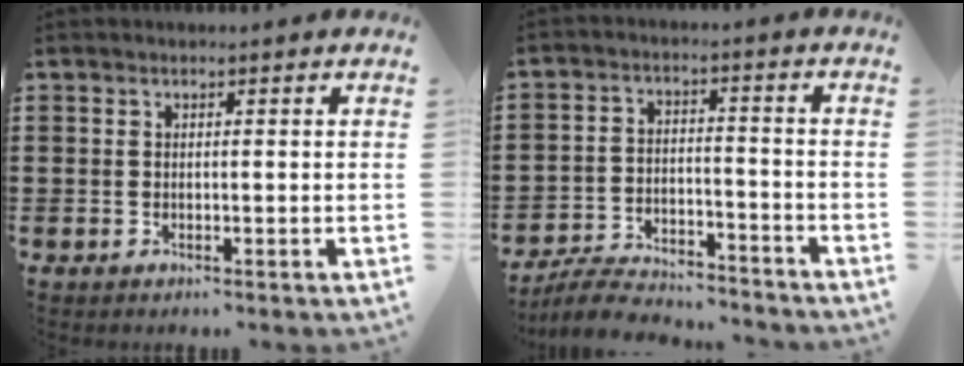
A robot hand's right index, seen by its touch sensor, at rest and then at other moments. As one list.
[{"total": 6.3, "force": [-6.1, 0.9, 1.4], "torque": [-0.033, 0.010, -0.119]}]